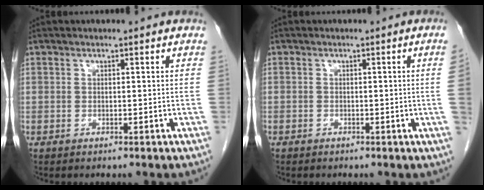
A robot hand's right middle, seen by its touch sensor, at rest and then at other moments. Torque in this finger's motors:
{"motor_torque": [-0.15, -0.61, -0.65, -0.21]}